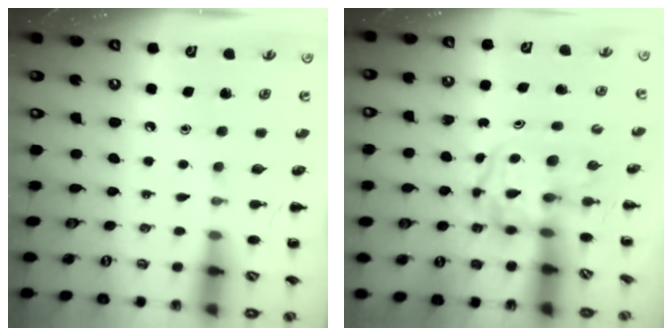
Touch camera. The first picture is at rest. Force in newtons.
{"total": 3.6, "press": 3.5, "slide": 0.5}